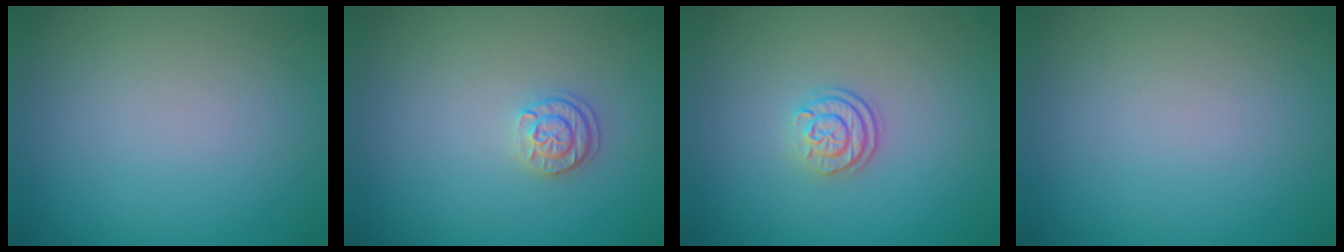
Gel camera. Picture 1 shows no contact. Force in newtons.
{"total": 1.7, "press": 1.6, "slide": 0.7}
{"total": 2.4, "press": 1.8, "slide": 1.5}
{"total": 0.0}